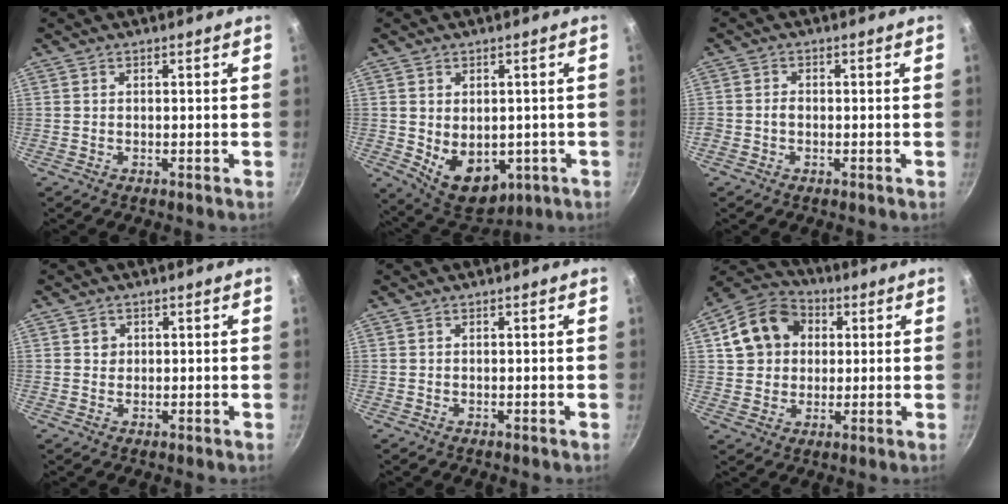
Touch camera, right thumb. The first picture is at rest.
{"total": 11.4, "force": [-1.8, 7.9, 8.0], "torque": [-0.090, -0.013, 0.000]}
{"total": 1.6, "force": [-0.6, 1.2, 0.9], "torque": [-0.013, 0.011, -0.011]}
{"total": 1.5, "force": [0.4, 1.4, 0.3], "torque": [0.001, 0.001, 0.004]}
{"total": 0.0}
{"total": 13.3, "force": [3.2, 11.0, 6.8], "torque": [-0.097, 0.019, 0.042]}